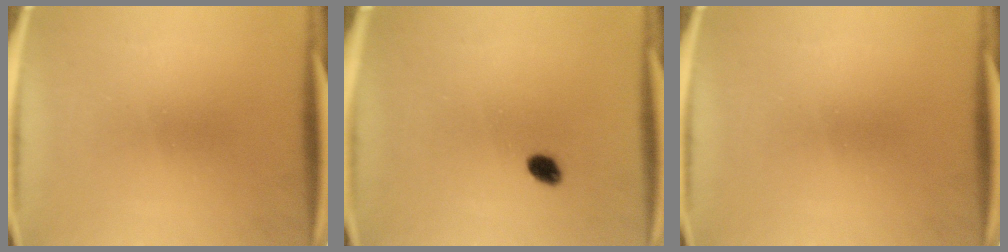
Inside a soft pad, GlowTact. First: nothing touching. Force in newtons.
{"total": 2.4}
{"total": 0.0}